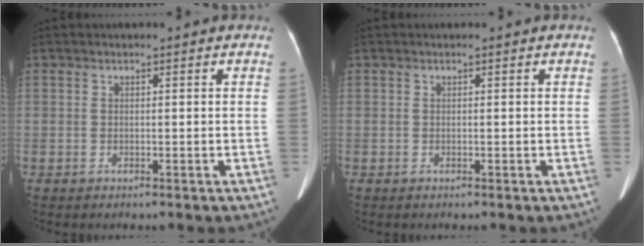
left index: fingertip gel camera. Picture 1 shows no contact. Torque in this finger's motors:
{"motor_torque": [0.00, 0.00, 0.00, 0.00]}